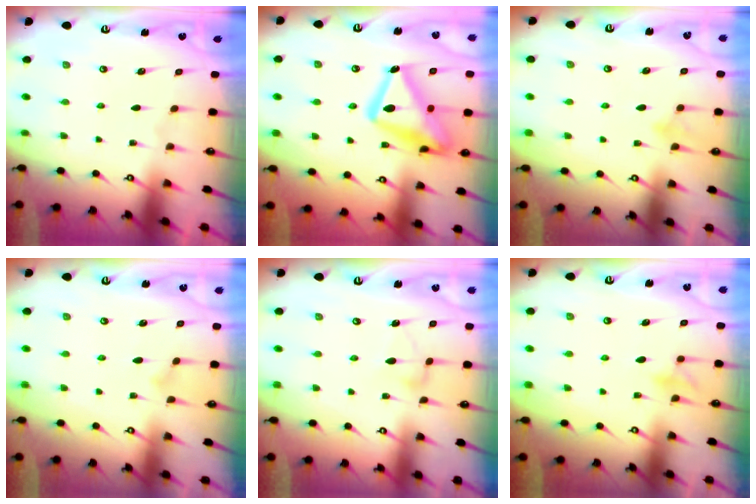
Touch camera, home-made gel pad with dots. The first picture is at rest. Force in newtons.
{"total": 19.6, "press": 19.6, "slide": 1.5}
{"total": 8.1, "press": 8.1, "slide": 0.6}
{"total": 6.8, "press": 6.8, "slide": 0.4}
{"total": 4.3, "press": 4.3, "slide": 0.2}
{"total": 9.0, "press": 9.0, "slide": 0.3}